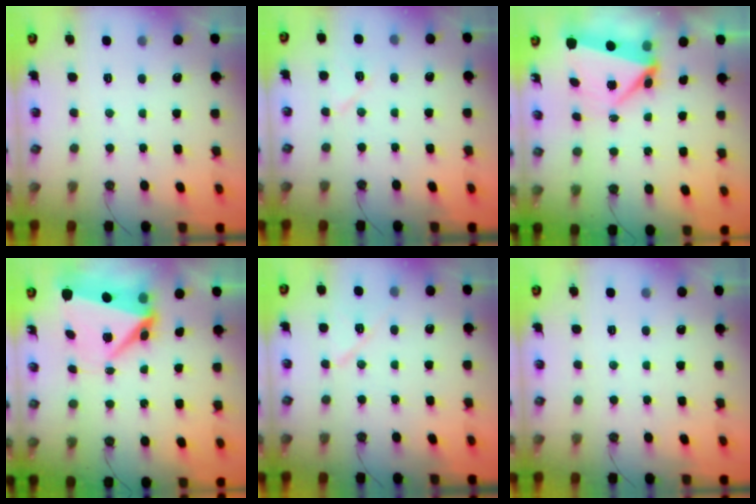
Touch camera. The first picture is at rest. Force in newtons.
{"total": 6.4, "press": 6.4, "slide": 0.5}
{"total": 5.3, "press": 5.3, "slide": 0.9}
{"total": 8.4, "press": 8.2, "slide": 1.8}
{"total": 8.8, "press": 8.7, "slide": 1.3}
{"total": 0.0}